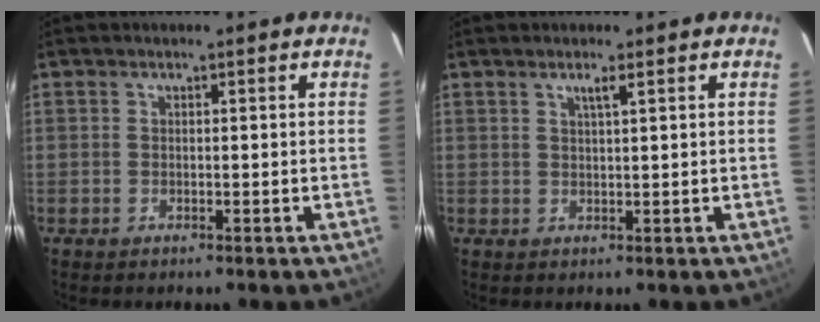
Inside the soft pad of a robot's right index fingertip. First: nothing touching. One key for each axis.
{"total": 1.6, "fx": 0.9, "fy": -0.2, "fz": 1.3, "tx": -0.021, "ty": 0.000, "tz": 0.017}